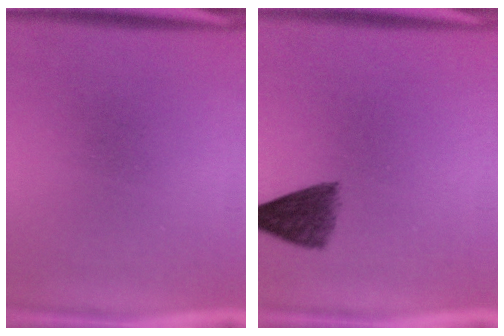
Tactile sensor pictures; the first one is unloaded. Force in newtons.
{"total": 5.1}